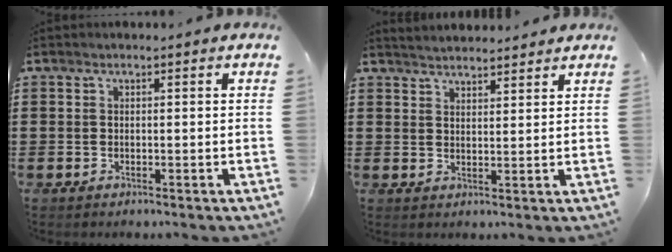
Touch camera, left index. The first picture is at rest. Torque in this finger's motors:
{"motor_torque": [0.21, -0.18, 0.18, 0.02]}